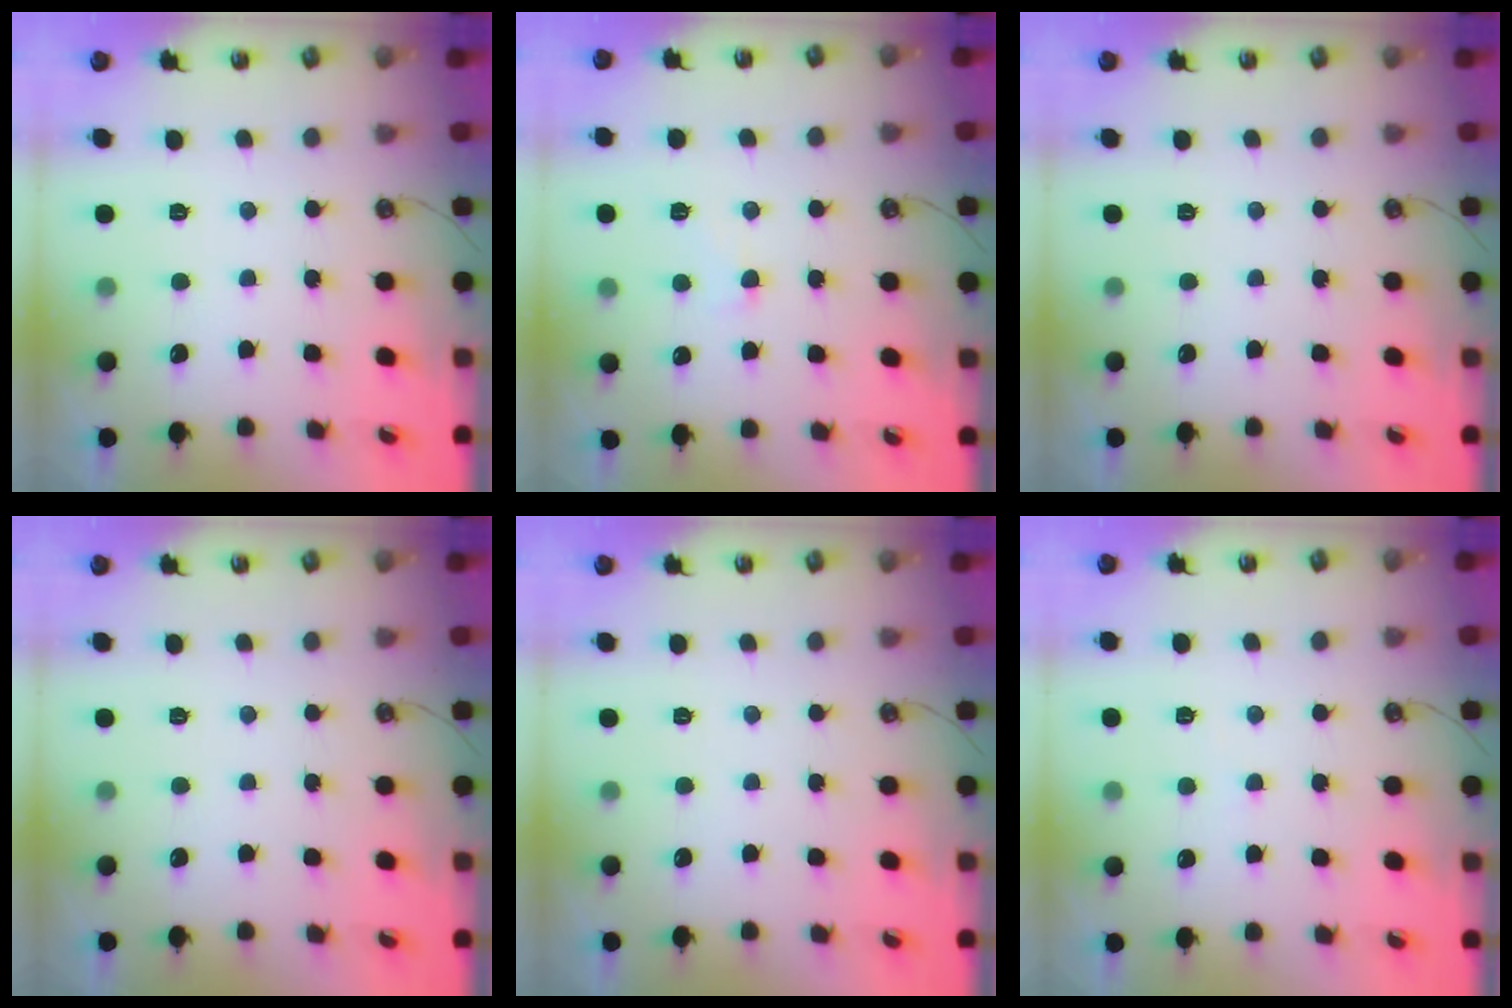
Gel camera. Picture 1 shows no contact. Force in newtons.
{"total": 2.3, "press": 2.2, "slide": 0.6}
{"total": 0.0}
{"total": 0.0}
{"total": 0.0}
{"total": 2.5, "press": 2.5, "slide": 0.3}